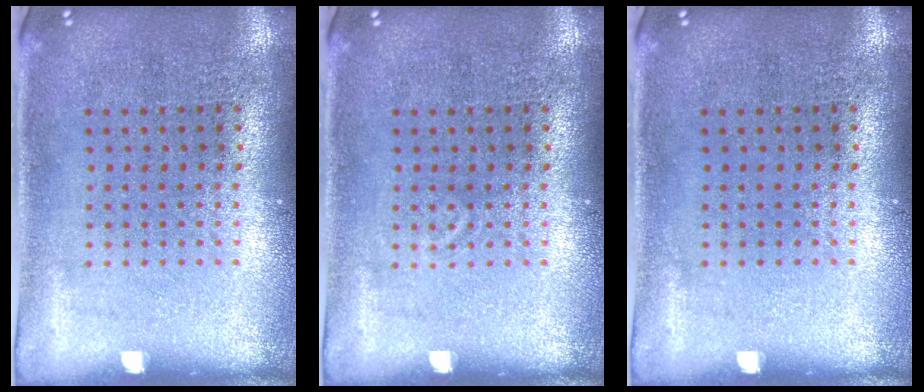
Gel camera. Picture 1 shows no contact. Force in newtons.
{"total": 0.6, "press": 0.5, "slide": 0.3}
{"total": 0.0}